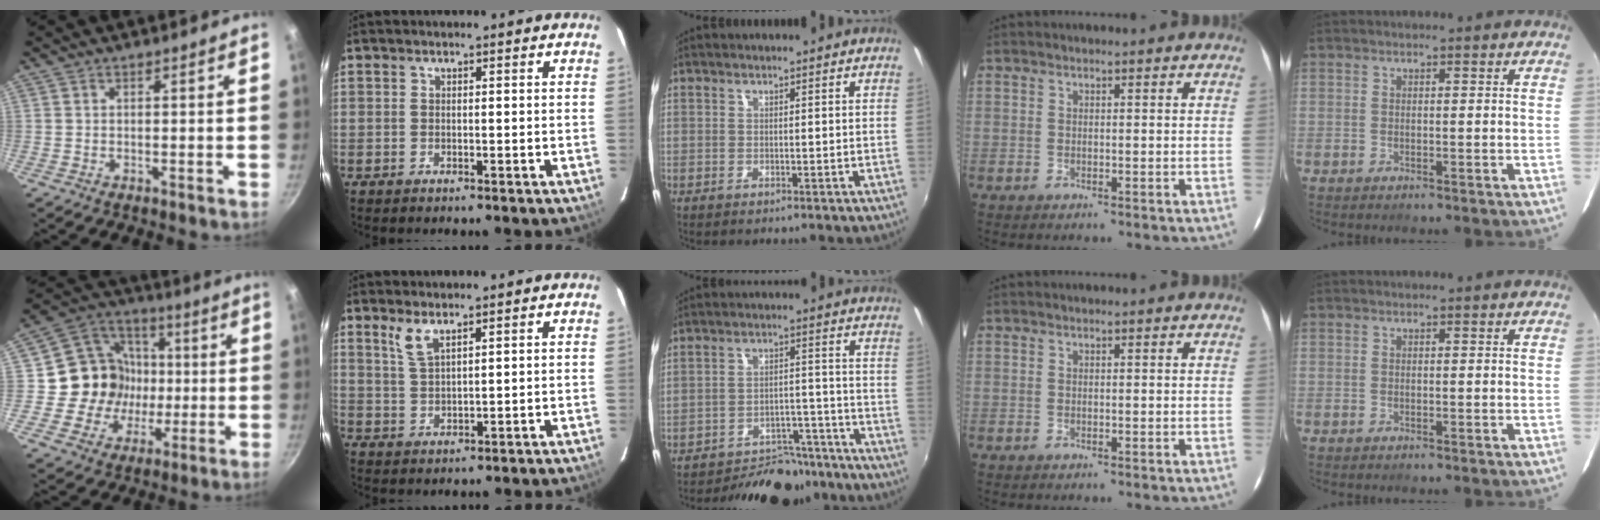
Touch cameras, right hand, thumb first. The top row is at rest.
{"thumb": {"total": 15.7, "force": [-0.7, 14.8, 5.3], "torque": [-0.053, 0.028, -0.017]}, "index": {"total": 3.7, "force": [2.5, 0.9, 2.5], "torque": [-0.054, -0.001, 0.054]}, "middle": {"total": 16.3, "force": [-14.4, 5.9, 4.9], "torque": [-0.096, 0.021, -0.184]}}